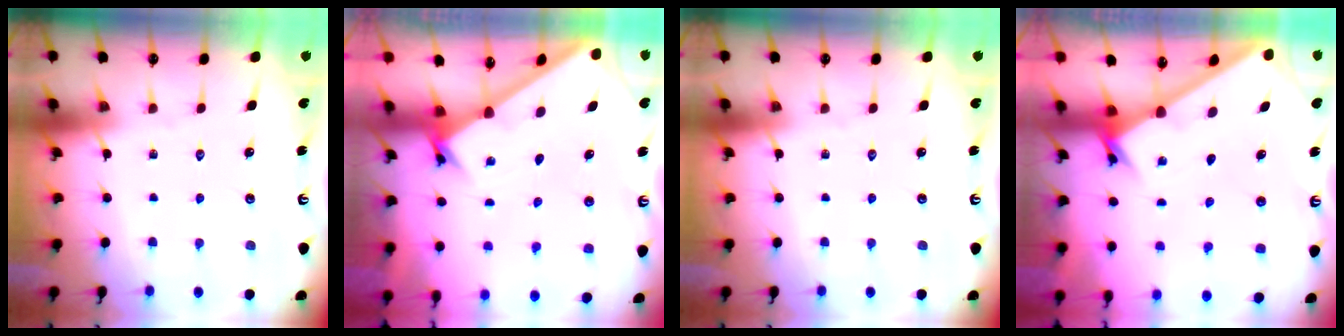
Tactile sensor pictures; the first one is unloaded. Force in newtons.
{"total": 1.6, "press": 1.6, "slide": 0.1}
{"total": 0.0}
{"total": 2.0, "press": 2.0, "slide": 0.1}